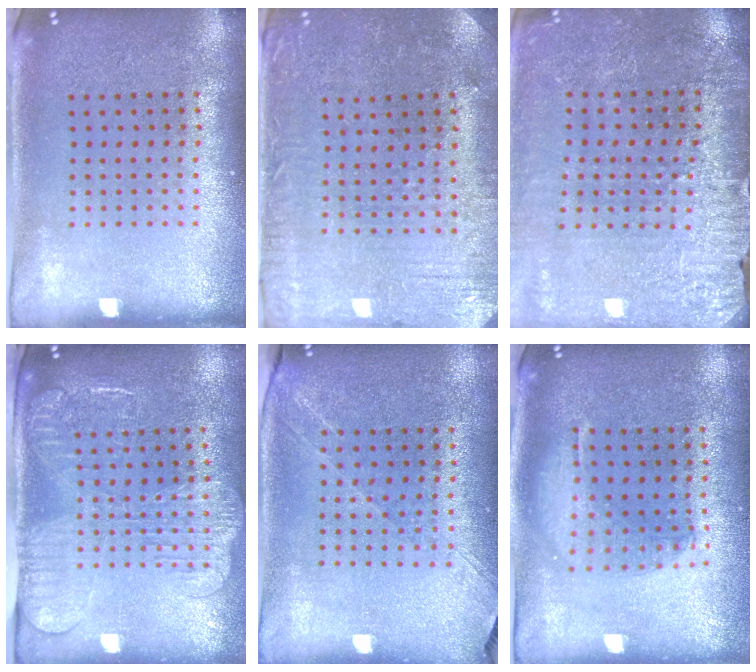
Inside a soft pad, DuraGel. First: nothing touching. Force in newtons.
{"total": 0.7, "press": 0.6, "slide": 0.4}
{"total": 2.9, "press": 2.9, "slide": 0.2}
{"total": 2.5, "press": 2.1, "slide": 1.4}
{"total": 1.4, "press": 1.2, "slide": 0.7}
{"total": 1.3, "press": 1.2, "slide": 0.4}